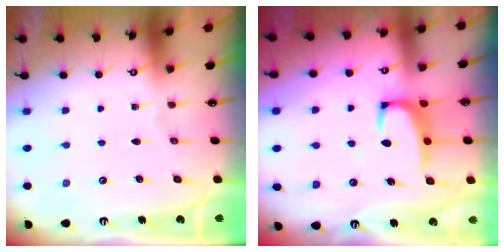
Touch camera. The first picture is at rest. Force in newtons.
{"total": 3.3, "press": 3.2, "slide": 0.8}